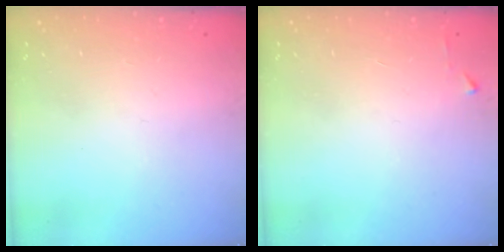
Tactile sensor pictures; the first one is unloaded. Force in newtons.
{"total": 2.4, "press": 2.4, "slide": 0.3}